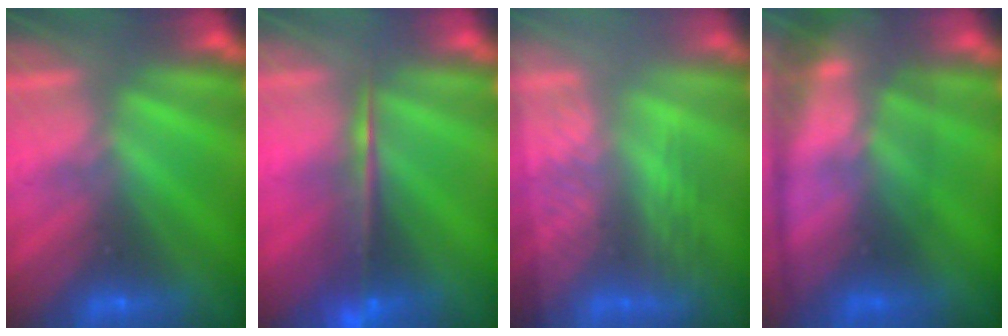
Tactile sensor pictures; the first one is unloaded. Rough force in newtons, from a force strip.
{"total": 5.7}
{"total": 2.9}
{"total": 7.2}